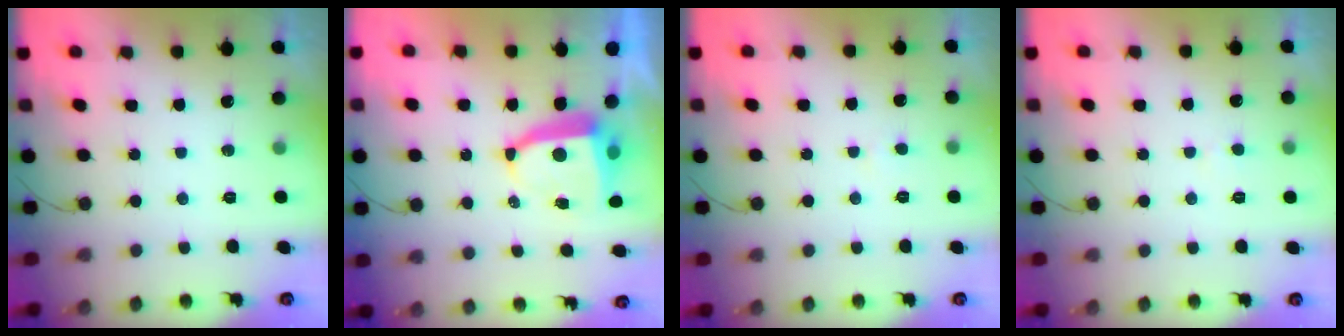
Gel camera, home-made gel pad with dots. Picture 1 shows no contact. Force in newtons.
{"total": 8.2, "press": 8.1, "slide": 1.0}
{"total": 1.6, "press": 1.5, "slide": 0.2}
{"total": 2.6, "press": 2.6, "slide": 0.2}